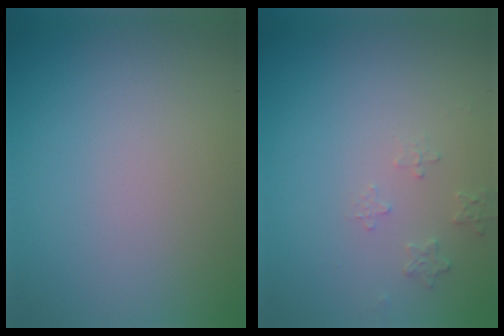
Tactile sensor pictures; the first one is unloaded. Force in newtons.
{"total": 1.3, "press": 1.3, "slide": 0.2}